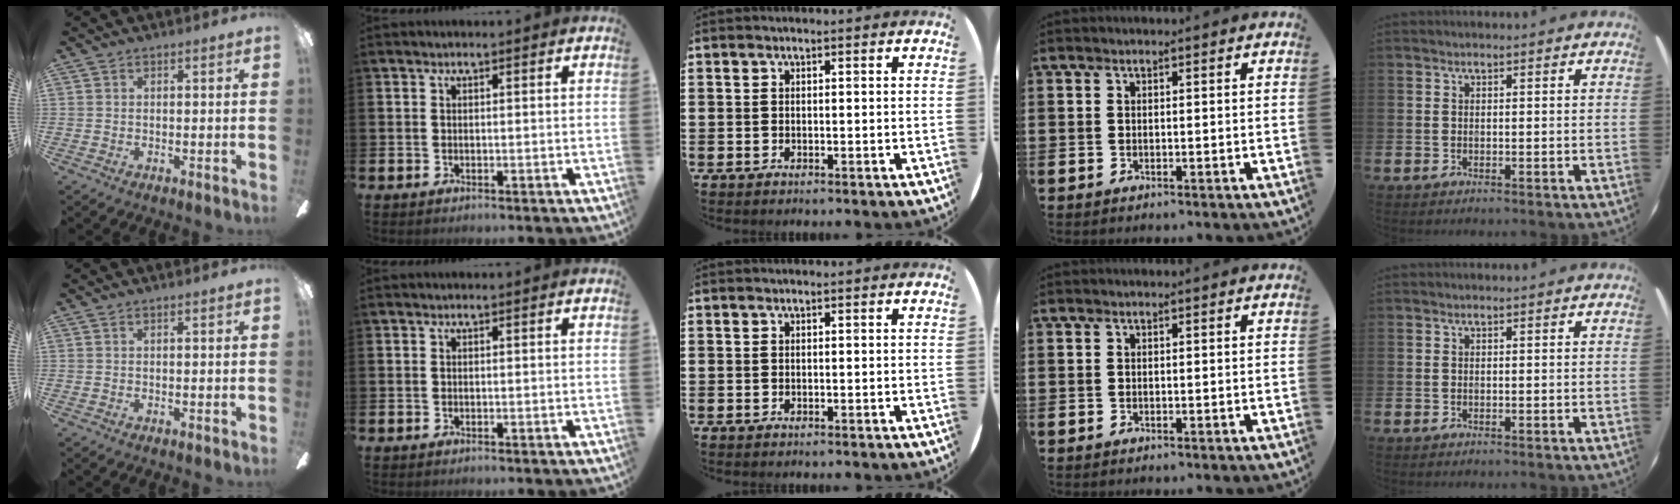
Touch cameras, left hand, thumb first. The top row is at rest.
{}